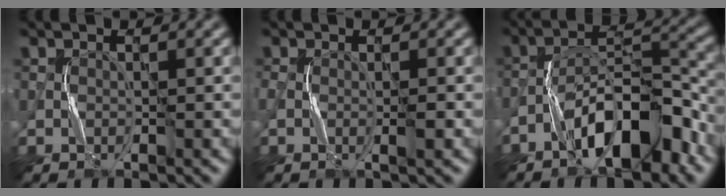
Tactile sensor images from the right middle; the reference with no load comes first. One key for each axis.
{"total": 1.6, "fx": -0.4, "fy": 0.5, "fz": 1.5, "tx": -0.032, "ty": -0.002, "tz": -0.010}
{"total": 8.4, "fx": -4.9, "fy": 2.9, "fz": 6.1, "tx": -0.094, "ty": 0.021, "tz": -0.087}